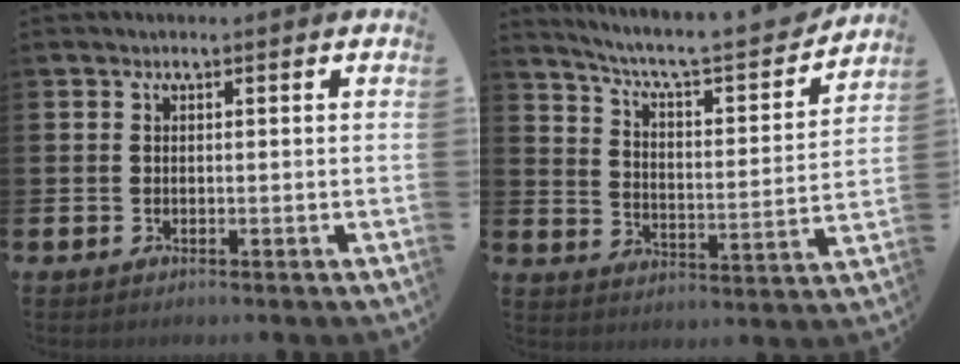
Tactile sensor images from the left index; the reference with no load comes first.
{"total": 7.3, "force": [6.5, 1.1, 3.0], "torque": [-0.081, -0.051, 0.104]}